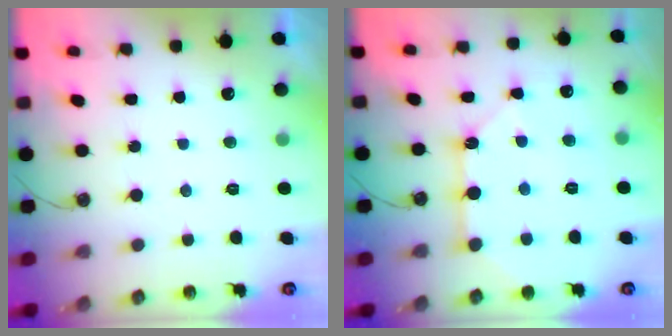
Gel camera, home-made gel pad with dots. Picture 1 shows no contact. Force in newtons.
{"total": 11.1, "press": 11.1, "slide": 1.1}